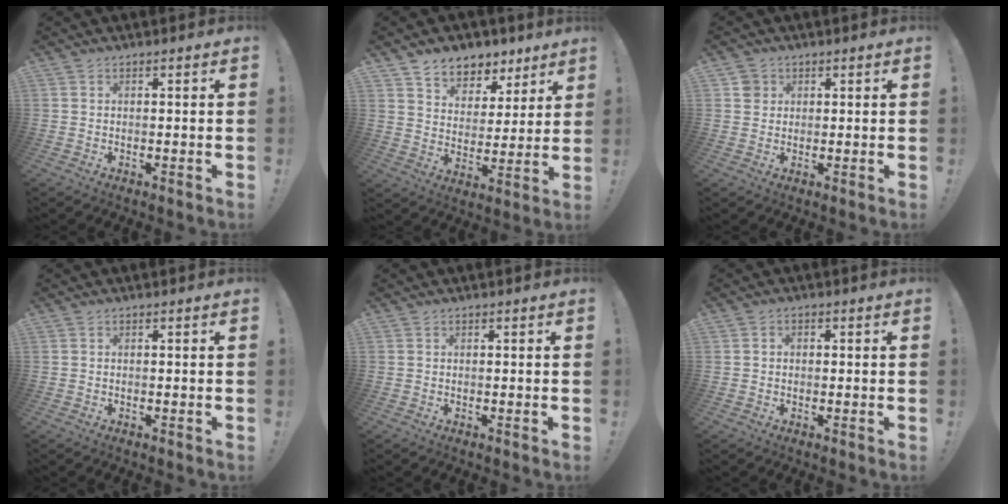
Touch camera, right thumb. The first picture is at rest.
{"total": 8.1, "force": [5.9, 5.3, 1.4], "torque": [-0.015, -0.050, 0.115]}
{"total": 3.2, "force": [1.2, 2.8, 0.7], "torque": [-0.005, 0.002, 0.022]}
{"total": 0.0}
{"total": 0.0}
{"total": 1.4, "force": [-0.5, 1.2, 0.6], "torque": [-0.014, 0.007, -0.009]}